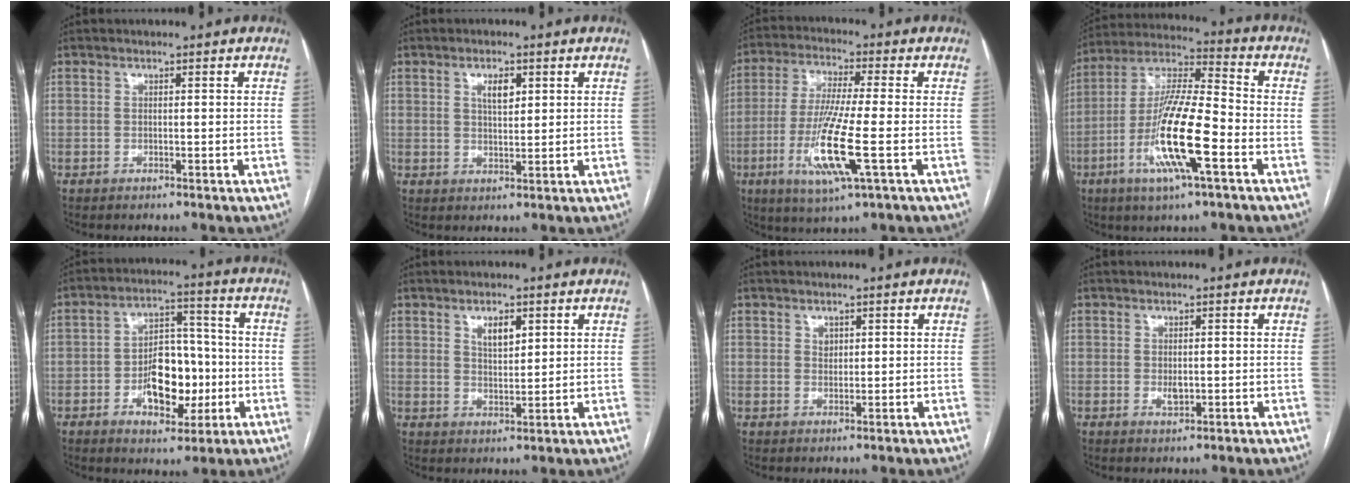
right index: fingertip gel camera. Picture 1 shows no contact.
{"total": 3.4, "force": [1.4, 1.5, 2.8], "torque": [-0.046, 0.001, 0.024]}
{"total": 12.9, "force": [-3.8, 0.5, 12.4], "torque": [-0.255, -0.022, -0.074]}
{"total": 16.1, "force": [-5.5, 1.8, 15.0], "torque": [-0.297, -0.009, -0.103]}
{"total": 11.3, "force": [-2.8, 6.2, 9.1], "torque": [-0.149, 0.025, -0.037]}
{"total": 3.8, "force": [1.8, 1.9, 2.8], "torque": [-0.049, 0.000, 0.034]}
{"total": 1.5, "force": [0.6, 1.2, 0.7], "torque": [-0.010, 0.000, 0.012]}
{"total": 1.8, "force": [-0.3, 1.0, 1.4], "torque": [-0.025, -0.001, -0.002]}